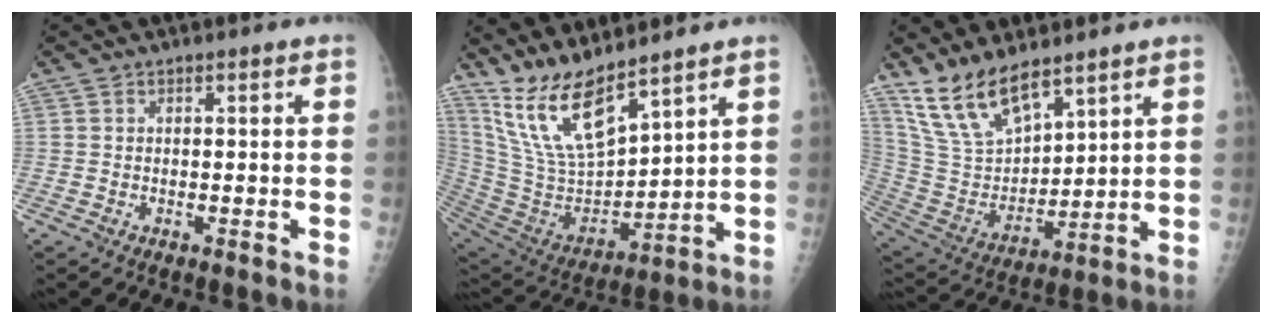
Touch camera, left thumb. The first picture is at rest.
{"total": 15.4, "force": [12.0, 4.0, 8.8], "torque": [-0.150, -0.070, 0.253]}
{"total": 14.2, "force": [10.8, 5.6, 7.3], "torque": [-0.114, -0.058, 0.226]}